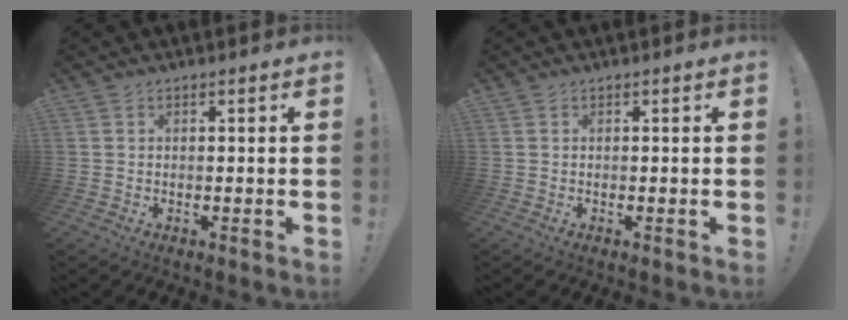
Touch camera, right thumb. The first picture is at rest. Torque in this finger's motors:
{"motor_torque": [0.00, 0.00, 0.00, 0.00, 0.00]}